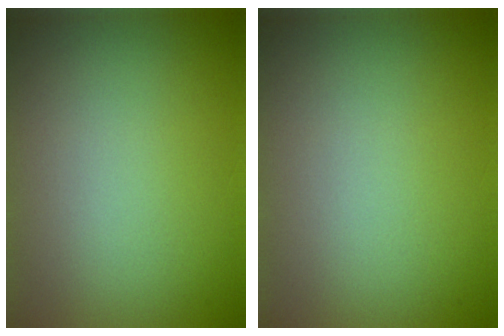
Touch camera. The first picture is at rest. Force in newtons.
{"total": 0.0}